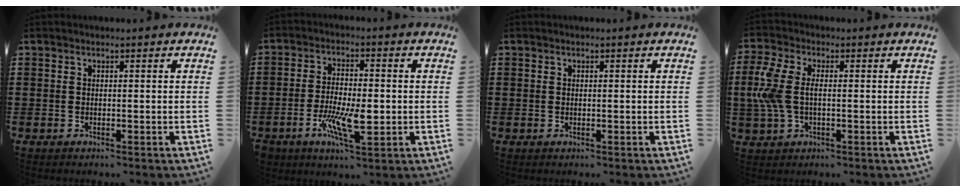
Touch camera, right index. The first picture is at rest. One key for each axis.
{"total": 7.9, "fx": -2.4, "fy": 3.1, "fz": 6.8, "tx": -0.137, "ty": -0.004, "tz": -0.043}
{"total": 0.0}
{"total": 6.6, "fx": 0.0, "fy": 3.7, "fz": 5.5, "tx": -0.155, "ty": -0.007, "tz": -0.015}